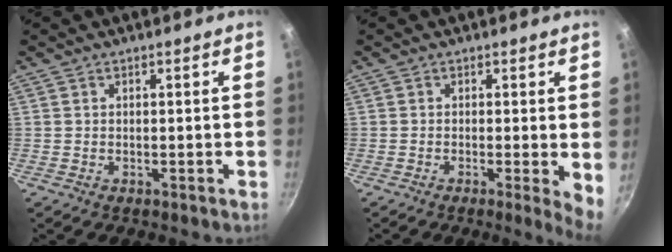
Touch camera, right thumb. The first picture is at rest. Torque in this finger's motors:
{"motor_torque": [-0.29, 0.55, -0.28, 0.16, 0.04]}